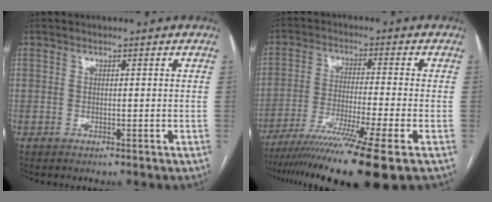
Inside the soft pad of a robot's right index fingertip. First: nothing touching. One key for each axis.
{"total": 16.4, "fx": -11.8, "fy": -1.6, "fz": 11.2, "tx": -0.178, "ty": -0.045, "tz": -0.194}